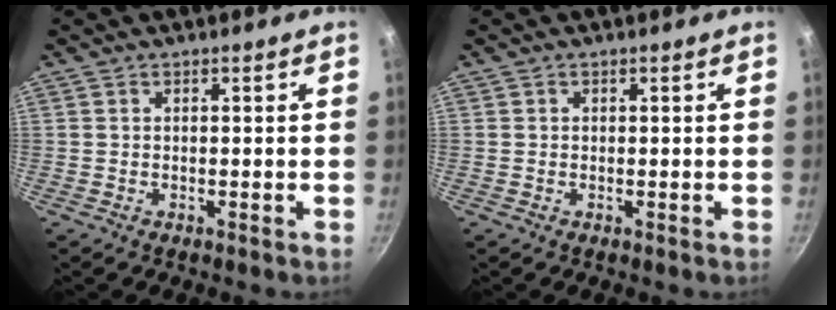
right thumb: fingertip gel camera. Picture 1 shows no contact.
{"total": 0.0}